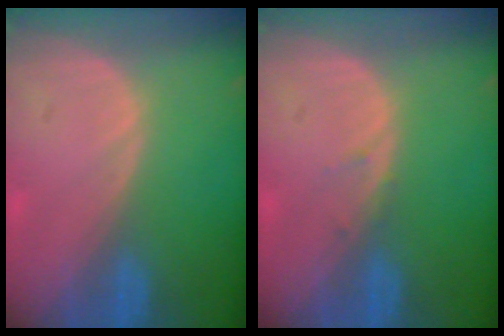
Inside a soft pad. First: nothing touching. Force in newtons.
{"total": 0.8, "press": 0.7, "slide": 0.3}